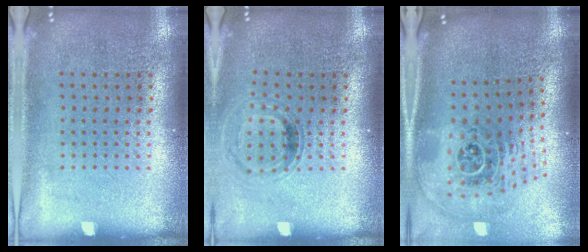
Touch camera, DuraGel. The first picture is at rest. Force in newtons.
{"total": 0.8, "press": 0.7, "slide": 0.2}
{"total": 2.6, "press": 1.8, "slide": 1.9}